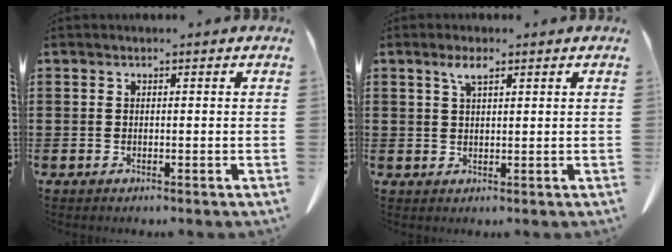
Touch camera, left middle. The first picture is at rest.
{"total": 2.8, "force": [1.7, 0.8, 2.0], "torque": [-0.046, 0.002, 0.031]}